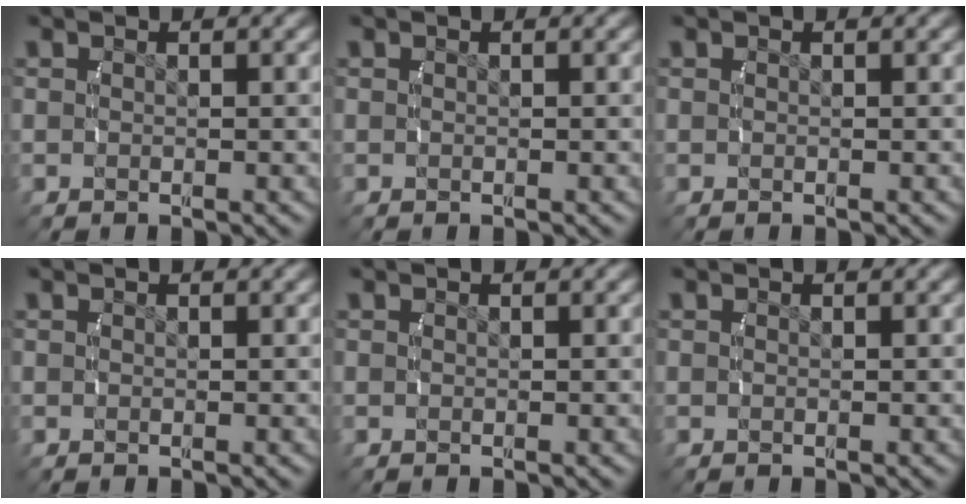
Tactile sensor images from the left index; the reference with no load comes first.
{"total": 0.0}
{"total": 0.0}
{"total": 0.0}
{"total": 0.0}
{"total": 0.0}